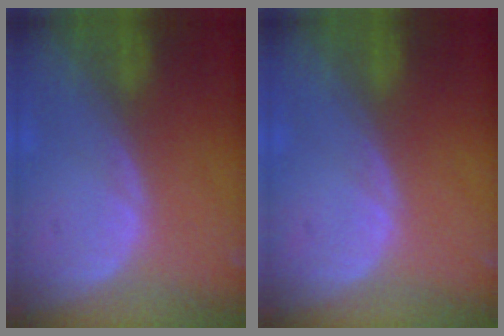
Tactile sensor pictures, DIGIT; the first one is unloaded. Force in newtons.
{"total": 0.0}